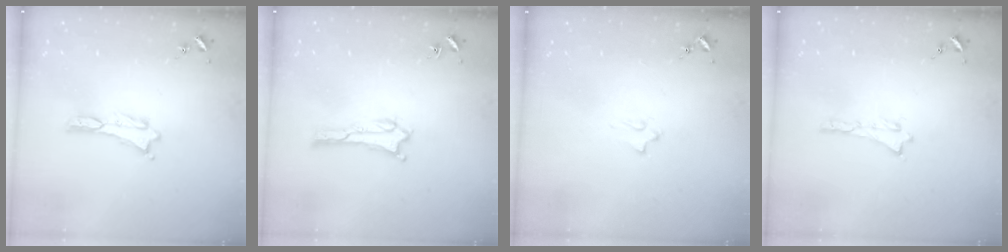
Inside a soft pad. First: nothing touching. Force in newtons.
{"total": 1.3, "press": 1.3, "slide": 0.4}
{"total": 2.0, "press": 2.0, "slide": 0.4}
{"total": 0.0}